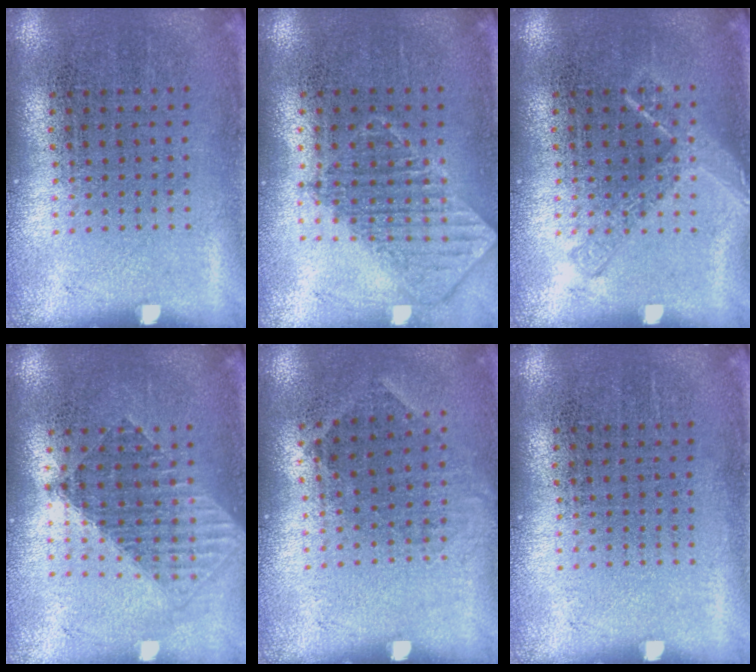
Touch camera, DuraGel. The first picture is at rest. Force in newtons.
{"total": 0.9, "press": 0.9, "slide": 0.1}
{"total": 2.1, "press": 2.0, "slide": 0.2}
{"total": 1.5, "press": 1.3, "slide": 0.8}
{"total": 0.9, "press": 0.8, "slide": 0.5}
{"total": 0.0}